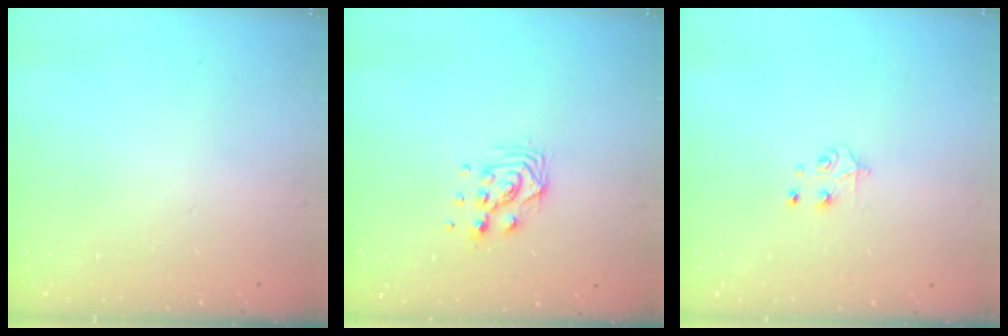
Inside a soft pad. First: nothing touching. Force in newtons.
{"total": 7.8, "press": 7.8, "slide": 0.7}
{"total": 4.4, "press": 4.4, "slide": 0.4}